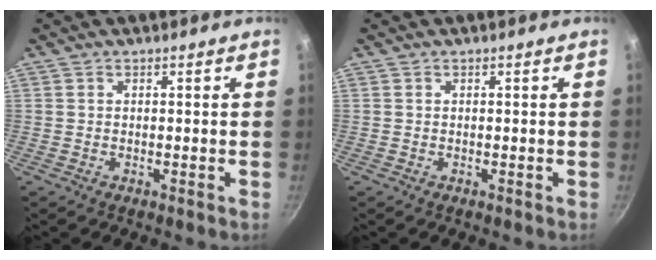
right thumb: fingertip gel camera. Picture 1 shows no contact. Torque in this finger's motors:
{"motor_torque": [0.00, 0.00, 0.04, -0.04, 0.00]}